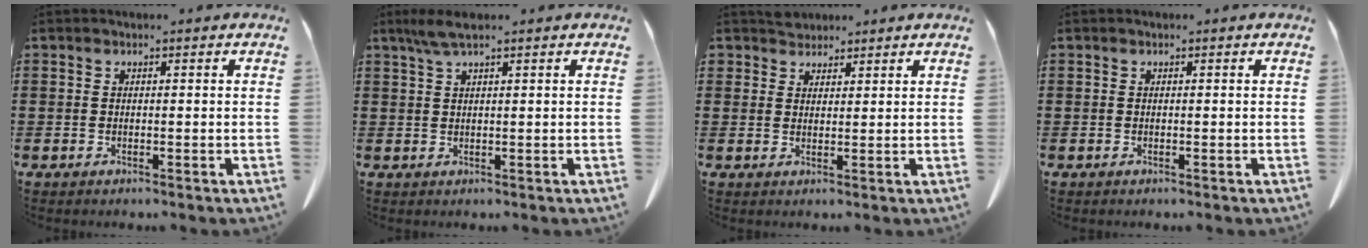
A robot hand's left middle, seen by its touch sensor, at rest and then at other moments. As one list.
[{"total": 2.9, "force": [1.8, 0.3, 2.2], "torque": [-0.047, 0.001, 0.032]}, {"total": 2.4, "force": [2.3, 0.8, -0.2], "torque": [-0.003, 0.005, 0.046]}, {"total": 0.0}]